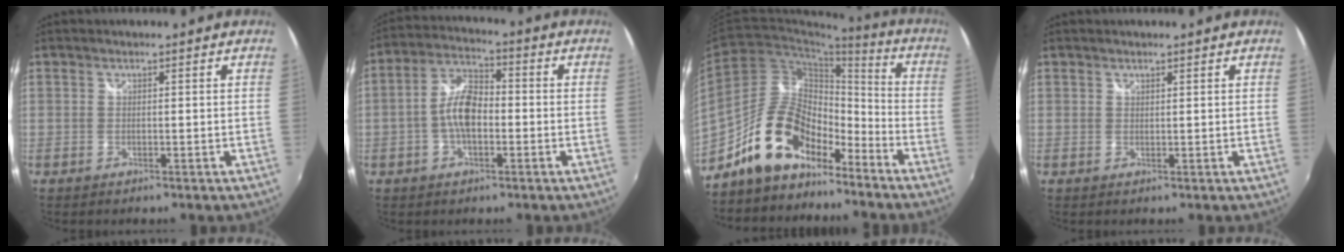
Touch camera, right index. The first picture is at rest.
{"total": 8.0, "force": [-1.8, 4.0, 6.7], "torque": [-0.137, 0.017, -0.034]}
{"total": 15.0, "force": [-11.2, 6.0, 8.0], "torque": [-0.153, 0.027, -0.198]}
{"total": 0.8, "force": [0.5, 0.6, 0.0], "torque": [0.002, 0.001, 0.008]}